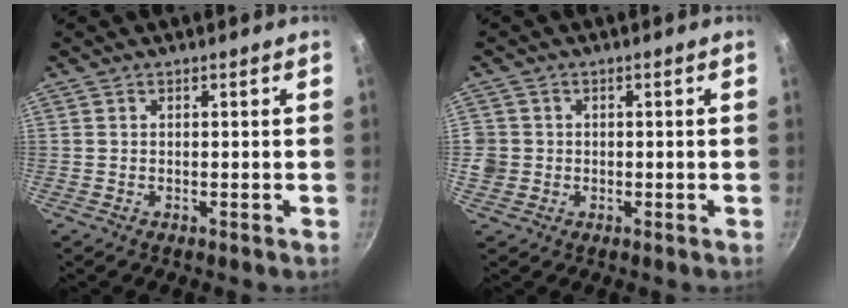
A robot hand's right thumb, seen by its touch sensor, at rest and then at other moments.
{"total": 4.2, "force": [-0.5, 4.0, 1.2], "torque": [-0.014, 0.009, -0.008]}